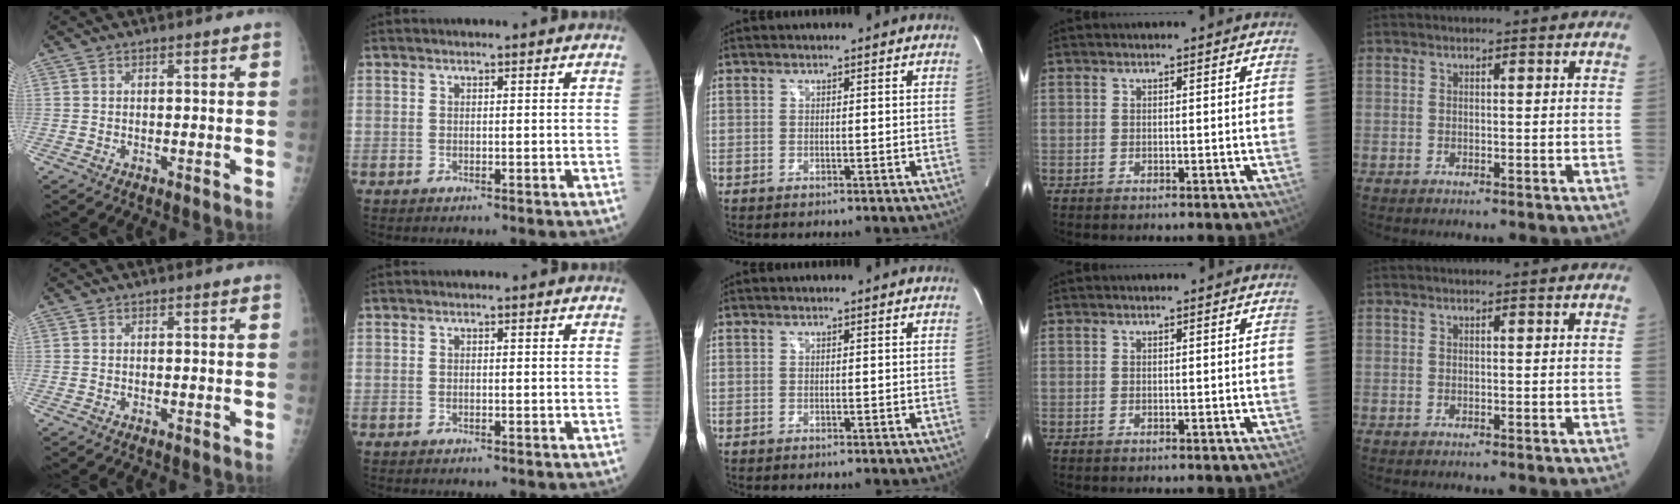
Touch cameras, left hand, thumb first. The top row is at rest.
{}